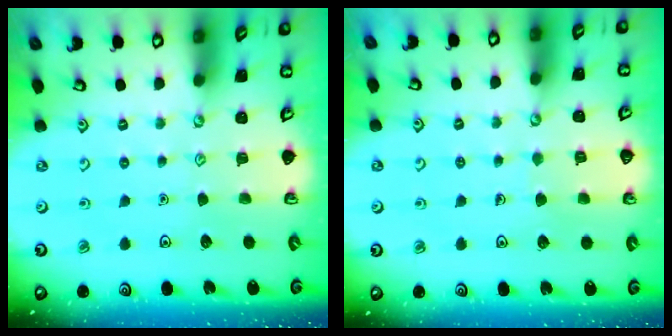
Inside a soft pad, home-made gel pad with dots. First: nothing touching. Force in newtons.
{"total": 4.0, "press": 3.9, "slide": 0.4}